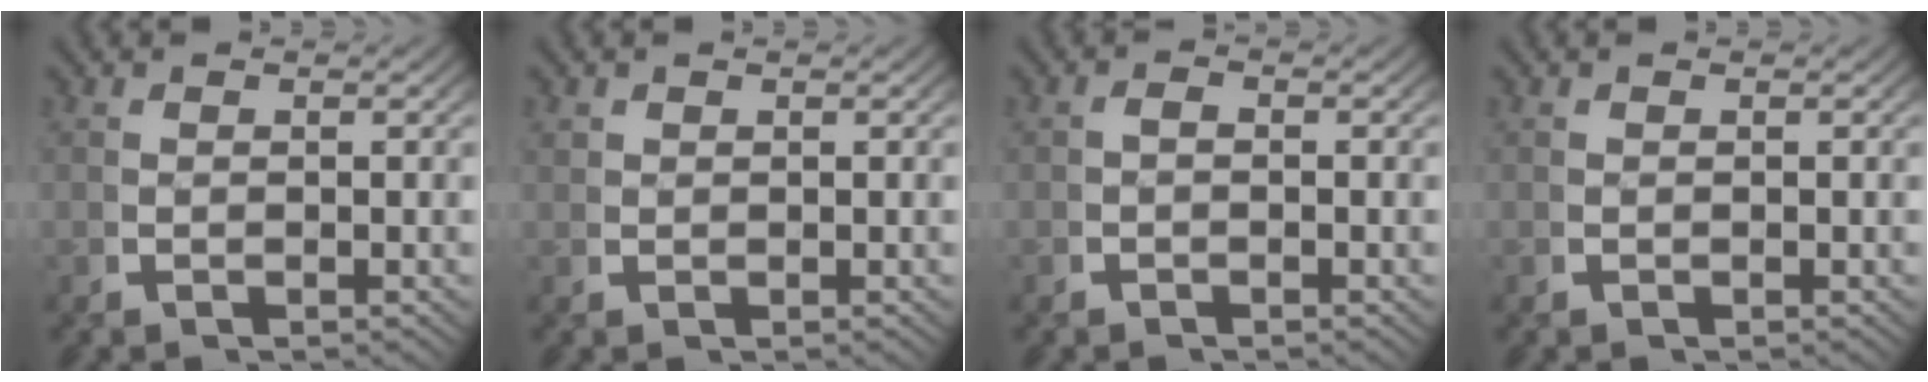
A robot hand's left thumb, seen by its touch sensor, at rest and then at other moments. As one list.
[{"total": 0.8, "force": [0.7, 0.4, 0.1], "torque": [-0.005, -0.004, 0.018]}, {"total": 0.7, "force": [-0.4, 0.3, 0.5], "torque": [-0.010, 0.000, -0.008]}, {"total": 0.0}]